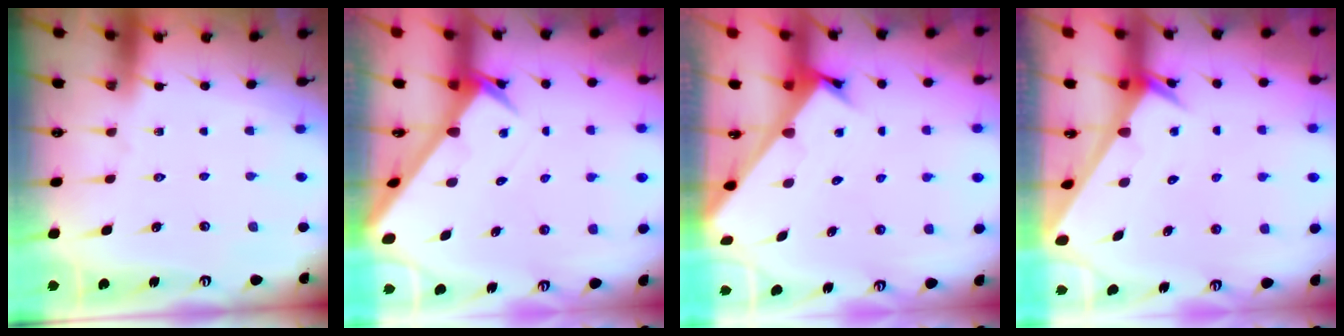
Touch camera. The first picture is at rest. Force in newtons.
{"total": 2.7, "press": 2.7, "slide": 0.1}
{"total": 2.7, "press": 2.7, "slide": 0.3}
{"total": 2.4, "press": 2.4, "slide": 0.0}